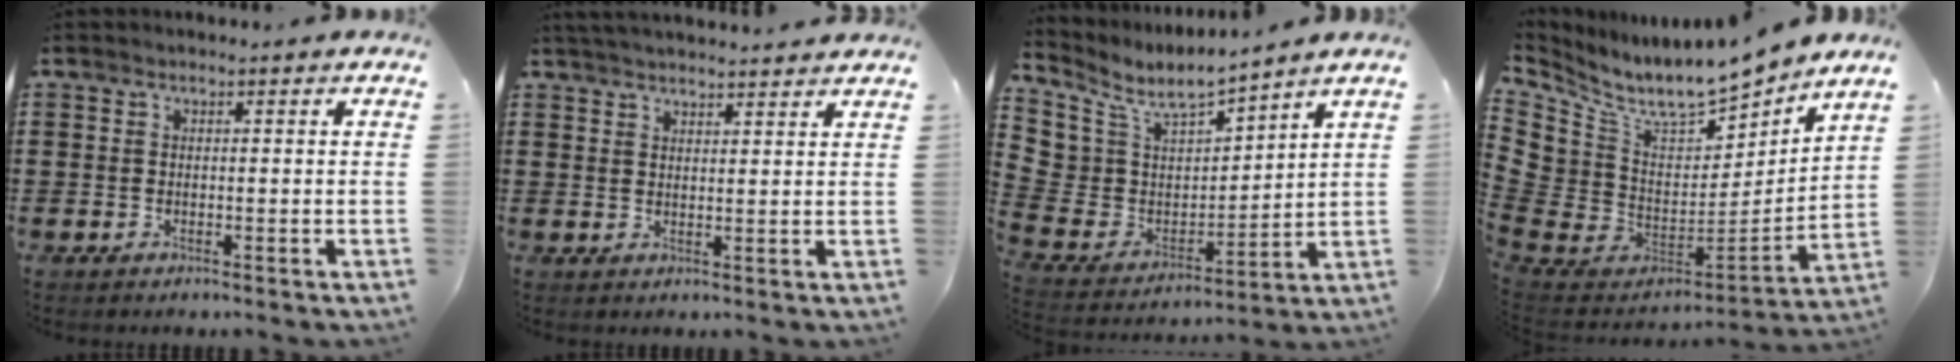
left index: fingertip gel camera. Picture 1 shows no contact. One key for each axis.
{"total": 2.9, "fx": 2.9, "fy": -0.2, "fz": 0.3, "tx": -0.013, "ty": -0.006, "tz": 0.055}
{"total": 6.6, "fx": 5.3, "fy": 3.9, "fz": 0.7, "tx": -0.057, "ty": -0.048, "tz": 0.094}
{"total": 7.2, "fx": 6.3, "fy": 2.7, "fz": 2.1, "tx": -0.080, "ty": -0.063, "tz": 0.106}